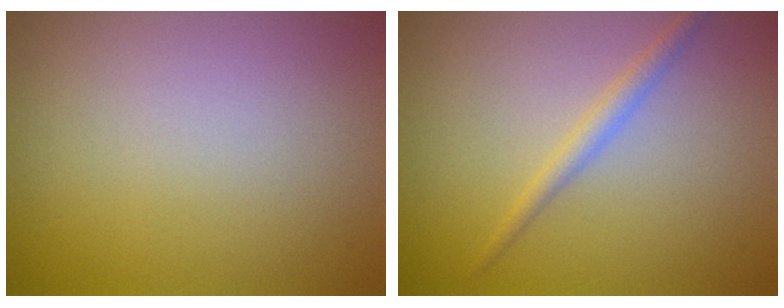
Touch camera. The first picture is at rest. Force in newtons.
{"total": 1.6, "press": 1.6, "slide": 0.1}